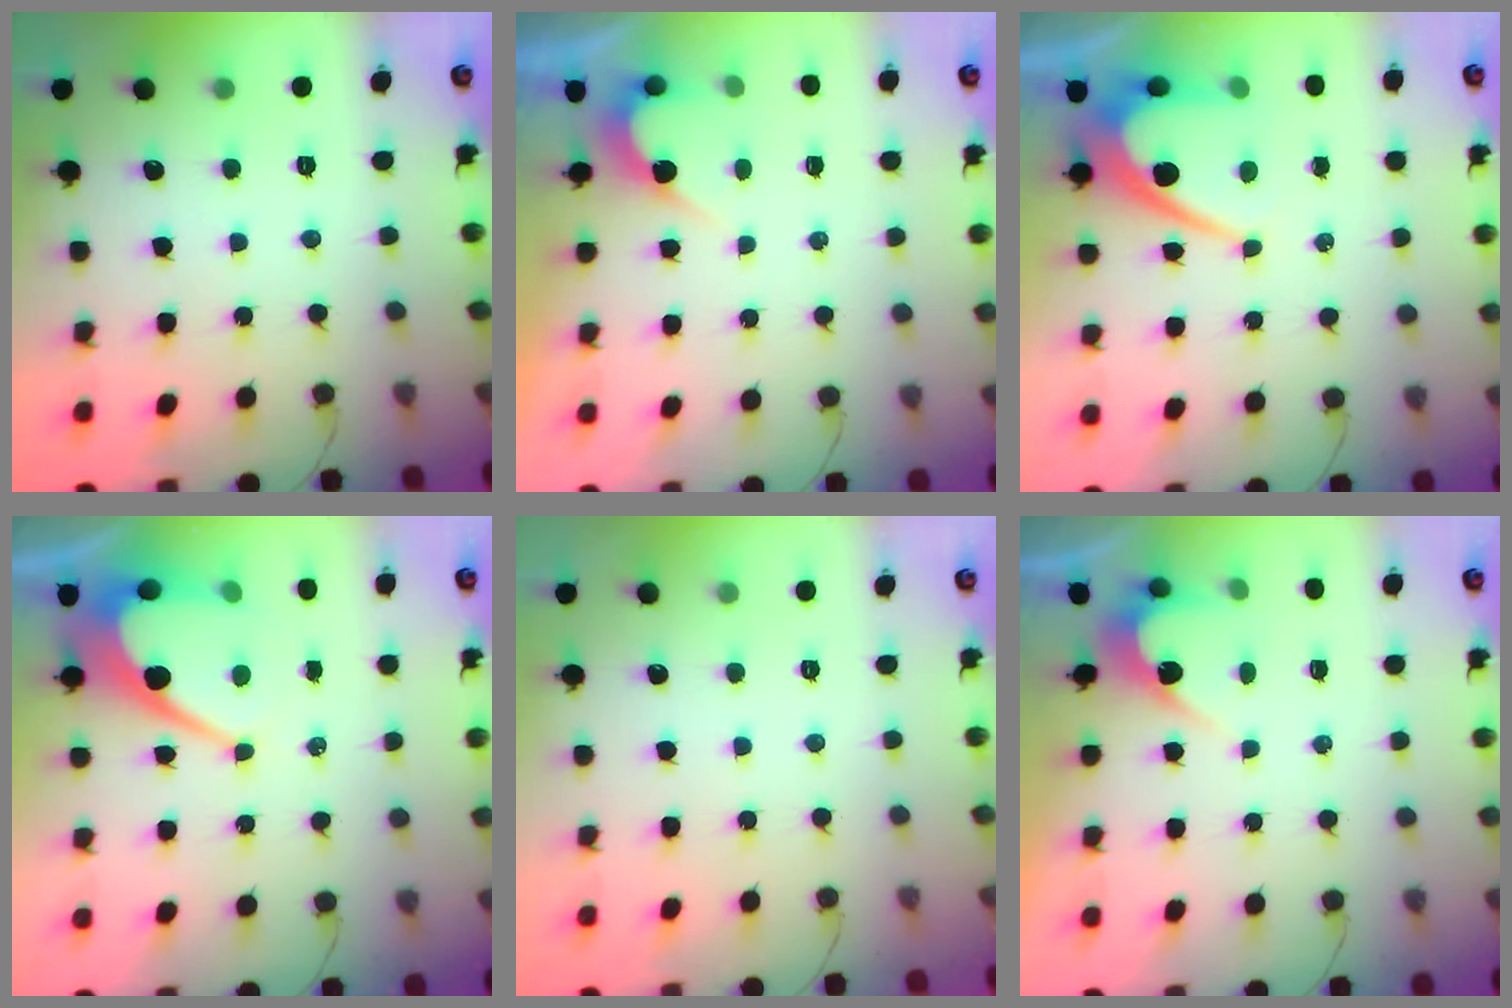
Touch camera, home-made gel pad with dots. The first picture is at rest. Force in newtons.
{"total": 4.1, "press": 4.1, "slide": 0.1}
{"total": 8.7, "press": 8.7, "slide": 0.4}
{"total": 11.5, "press": 11.4, "slide": 0.9}
{"total": 0.0}
{"total": 2.9, "press": 2.9, "slide": 0.1}